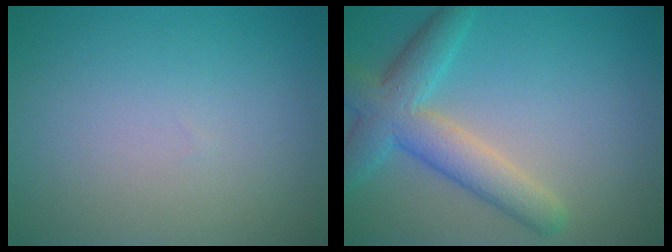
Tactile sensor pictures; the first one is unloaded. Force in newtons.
{"total": 5.6, "press": 5.6, "slide": 0.4}